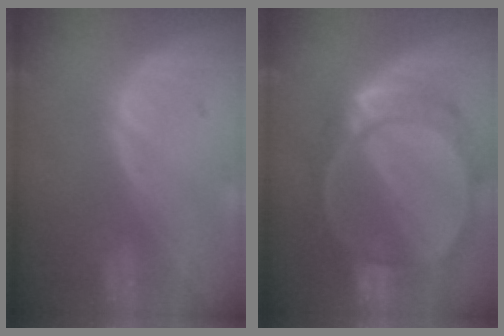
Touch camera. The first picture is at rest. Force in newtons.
{"total": 9.8, "press": 8.4, "slide": 5.2}